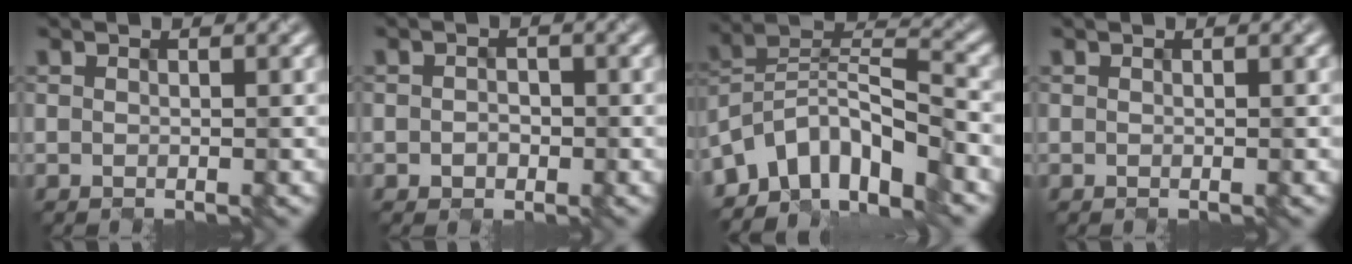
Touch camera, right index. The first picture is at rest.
{"total": 1.5, "force": [-0.4, 1.2, 0.7], "torque": [-0.010, 0.000, -0.007]}
{"total": 7.1, "force": [-5.5, 2.7, 3.6], "torque": [-0.041, 0.004, -0.115]}
{"total": 0.0}